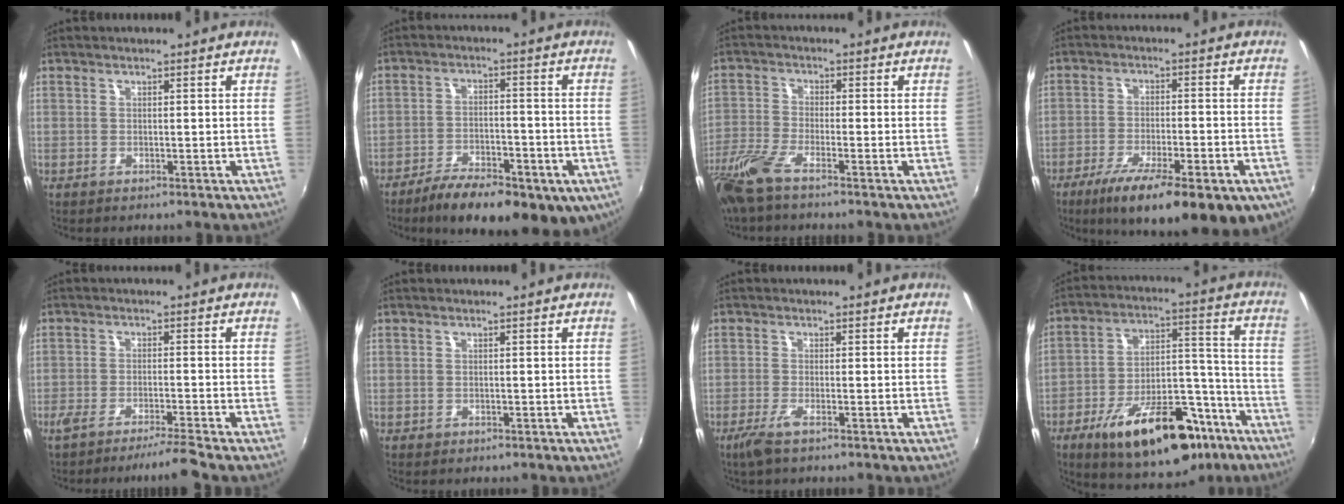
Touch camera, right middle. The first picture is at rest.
{"total": 19.3, "force": [-12.2, 7.4, 12.9], "torque": [-0.219, -0.036, -0.170]}
{"total": 7.5, "force": [-5.7, 1.2, 4.8], "torque": [-0.117, -0.018, -0.118]}
{"total": 19.3, "force": [-11.6, 5.3, 14.4], "torque": [-0.242, -0.055, -0.170]}
{"total": 6.0, "force": [-5.2, -1.0, 2.9], "torque": [-0.062, -0.005, -0.091]}
{"total": 0.5, "force": [-0.3, 0.3, 0.2], "torque": [-0.004, -0.002, -0.005]}
{"total": 3.3, "force": [-2.1, 0.2, 2.5], "torque": [-0.061, -0.010, -0.043]}
{"total": 24.4, "force": [-14.9, 10.5, 16.3], "torque": [-0.264, 0.010, -0.209]}